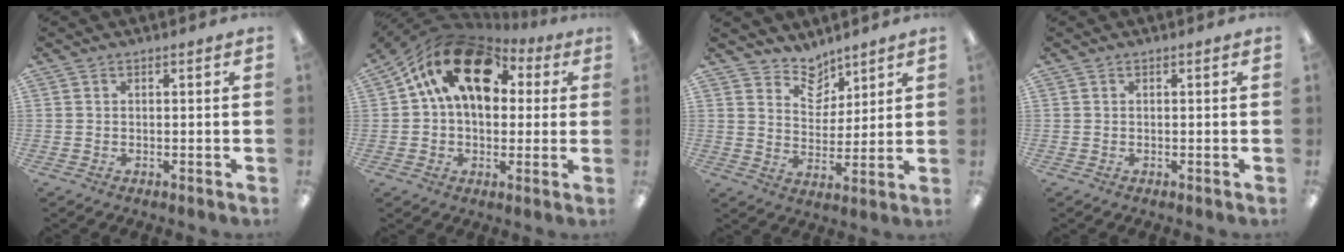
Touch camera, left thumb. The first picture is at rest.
{"total": 18.4, "force": [7.3, 12.0, 12.0], "torque": [-0.222, -0.021, 0.128]}
{"total": 7.7, "force": [6.3, 4.3, 1.1], "torque": [-0.012, -0.046, 0.115]}
{"total": 0.0}